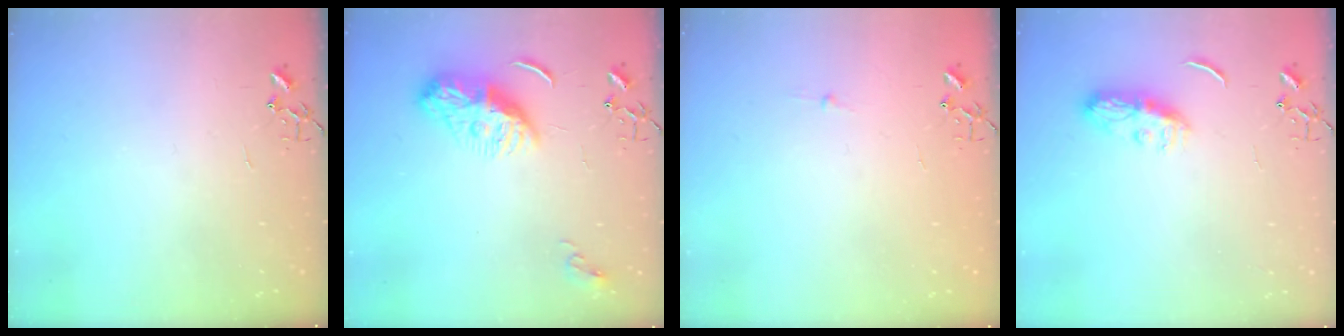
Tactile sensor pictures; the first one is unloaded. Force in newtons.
{"total": 9.4, "press": 9.3, "slide": 0.9}
{"total": 2.8, "press": 2.8, "slide": 0.3}
{"total": 8.6, "press": 8.6, "slide": 0.1}